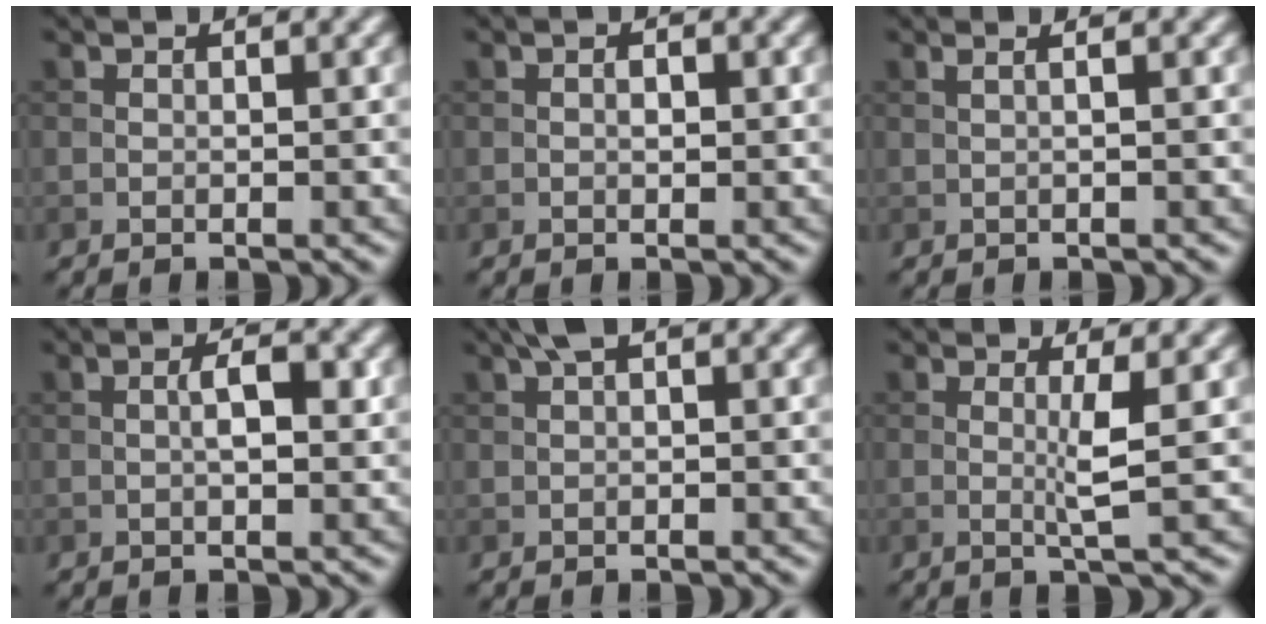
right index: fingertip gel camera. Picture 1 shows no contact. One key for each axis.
{"total": 1.0, "fx": 0.0, "fy": 0.5, "fz": 0.8, "tx": -0.012, "ty": -0.002, "tz": 0.000}
{"total": 2.5, "fx": 0.9, "fy": 1.0, "fz": 2.0, "tx": -0.013, "ty": 0.005, "tz": -0.010}
{"total": 2.5, "fx": 0.2, "fy": 0.8, "fz": 2.4, "tx": -0.041, "ty": 0.002, "tz": 0.000}
{"total": 1.6, "fx": 0.6, "fy": 0.4, "fz": 1.4, "tx": -0.030, "ty": 0.009, "tz": 0.011}
{"total": 2.6, "fx": 0.2, "fy": 0.1, "fz": 2.6, "tx": -0.051, "ty": -0.003, "tz": -0.003}